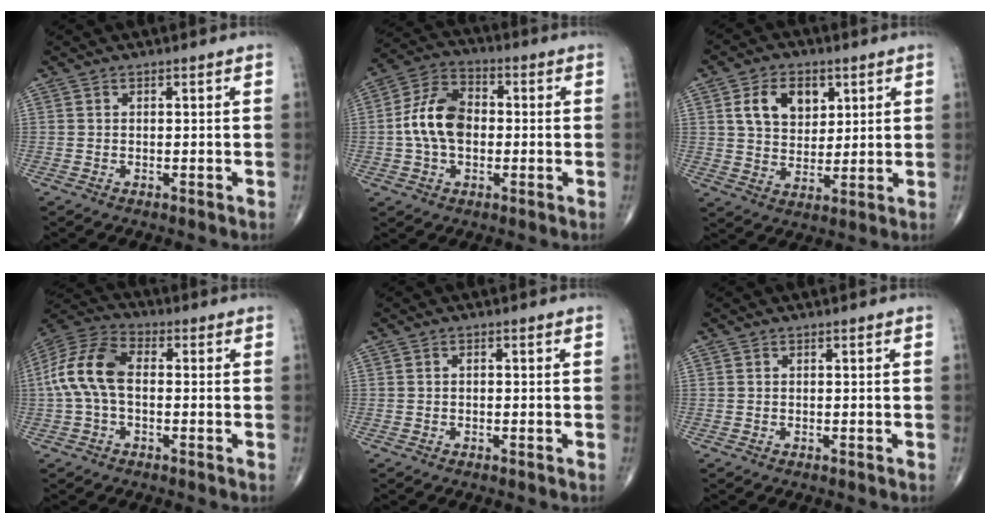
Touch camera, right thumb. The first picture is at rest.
{"total": 11.3, "force": [-0.4, 7.5, 8.4], "torque": [-0.149, 0.027, -0.017]}
{"total": 10.0, "force": [3.7, 6.9, 6.1], "torque": [-0.074, -0.014, 0.069]}
{"total": 11.9, "force": [-0.2, 7.0, 9.6], "torque": [-0.205, 0.033, -0.011]}
{"total": 0.6, "force": [-0.1, 0.4, 0.4], "torque": [-0.008, 0.002, -0.004]}
{"total": 0.0}